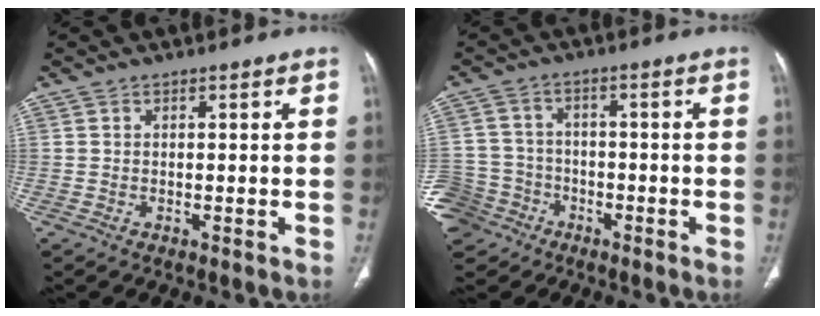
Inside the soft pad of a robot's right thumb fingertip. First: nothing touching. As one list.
[{"total": 10.8, "force": [-6.3, 8.4, 2.3], "torque": [-0.061, 0.036, -0.111]}]